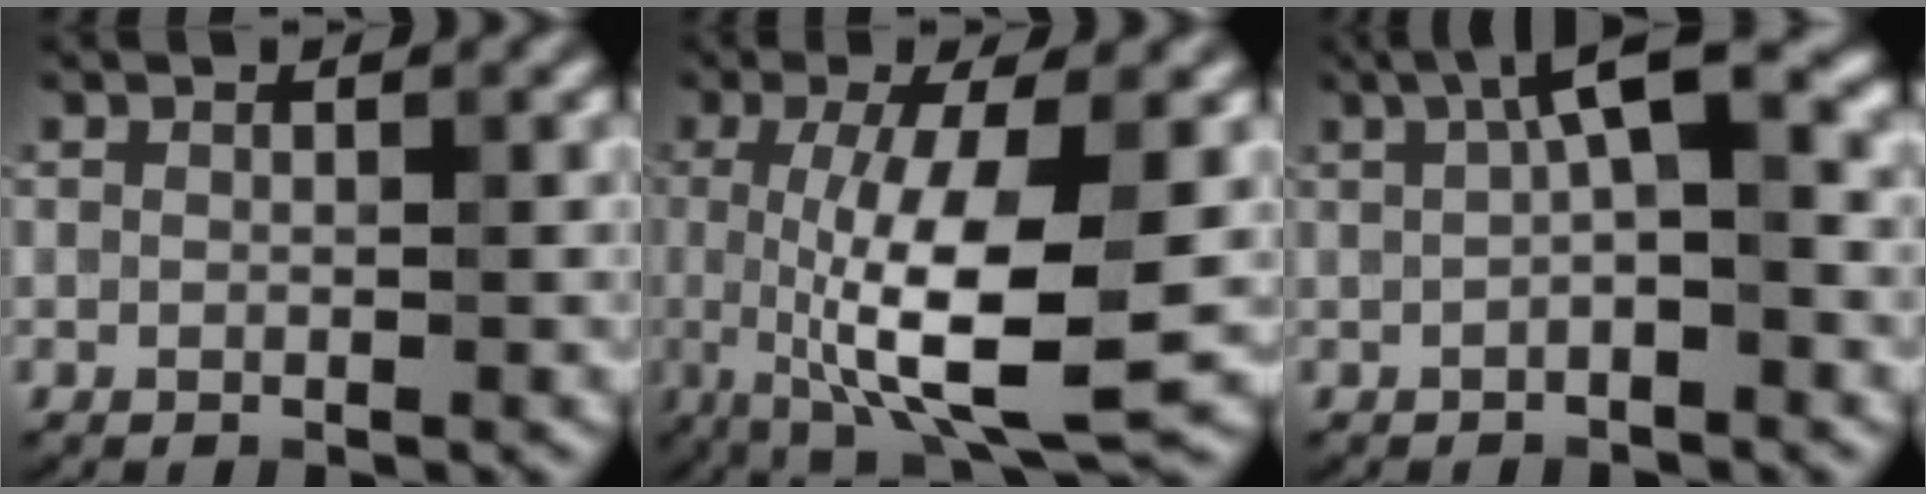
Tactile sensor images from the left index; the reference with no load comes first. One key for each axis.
{"total": 9.8, "fx": -0.9, "fy": 2.7, "fz": 9.4, "tx": -0.164, "ty": -0.017, "tz": -0.012}
{"total": 5.3, "fx": 1.2, "fy": 1.2, "fz": 5.1, "tx": -0.076, "ty": 0.017, "tz": 0.009}